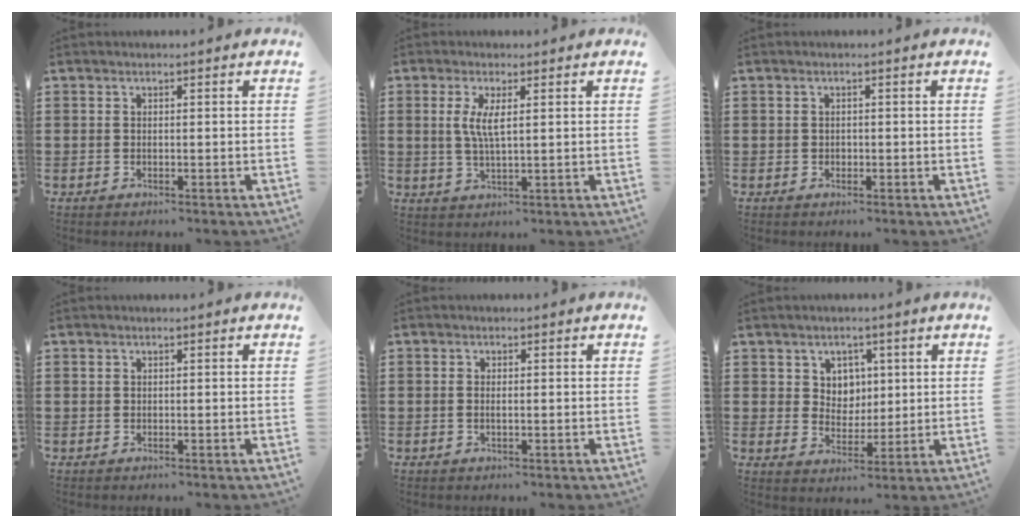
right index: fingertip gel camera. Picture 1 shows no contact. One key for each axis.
{"total": 4.0, "fx": 0.9, "fy": 0.8, "fz": 3.8, "tx": -0.078, "ty": 0.002, "tz": 0.014}
{"total": 0.6, "fx": 0.1, "fy": 0.6, "fz": 0.2, "tx": -0.006, "ty": 0.004, "tz": 0.003}
{"total": 0.5, "fx": 0.2, "fy": 0.5, "fz": 0.1, "tx": -0.002, "ty": 0.003, "tz": 0.005}
{"total": 0.9, "fx": -0.1, "fy": 0.3, "fz": 0.8, "tx": -0.016, "ty": 0.000, "tz": -0.002}
{"total": 4.3, "fx": 2.1, "fy": 3.7, "fz": 0.7, "tx": -0.024, "ty": 0.006, "tz": 0.037}